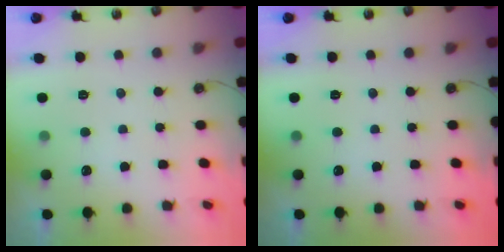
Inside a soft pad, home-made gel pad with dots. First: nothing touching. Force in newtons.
{"total": 0.0}